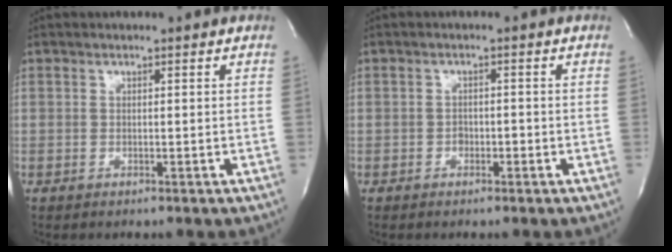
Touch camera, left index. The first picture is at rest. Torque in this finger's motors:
{"motor_torque": [0.08, -0.05, 0.00, 0.01]}